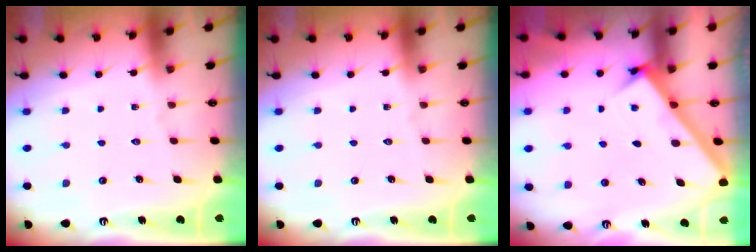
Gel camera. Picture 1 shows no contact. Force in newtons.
{"total": 0.0}
{"total": 3.0, "press": 3.0, "slide": 0.2}